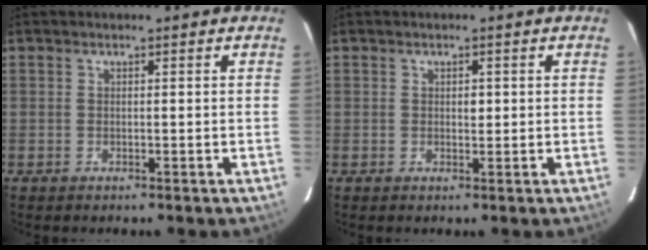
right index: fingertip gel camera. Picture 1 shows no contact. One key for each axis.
{"total": 1.1, "fx": 0.2, "fy": 0.7, "fz": 0.9, "tx": -0.012, "ty": 0.001, "tz": 0.003}